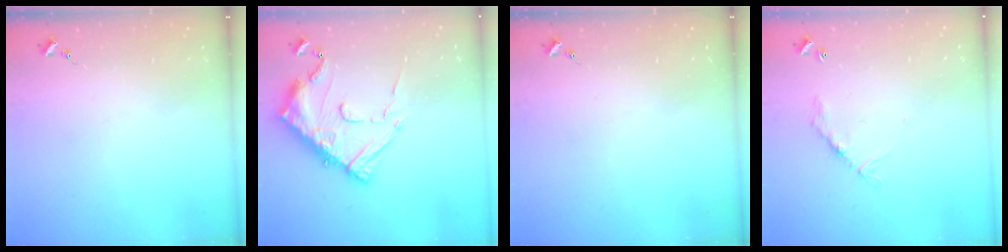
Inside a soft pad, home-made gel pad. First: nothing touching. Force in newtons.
{"total": 17.5, "press": 17.5, "slide": 1.6}
{"total": 0.0}
{"total": 6.4, "press": 6.4, "slide": 0.4}